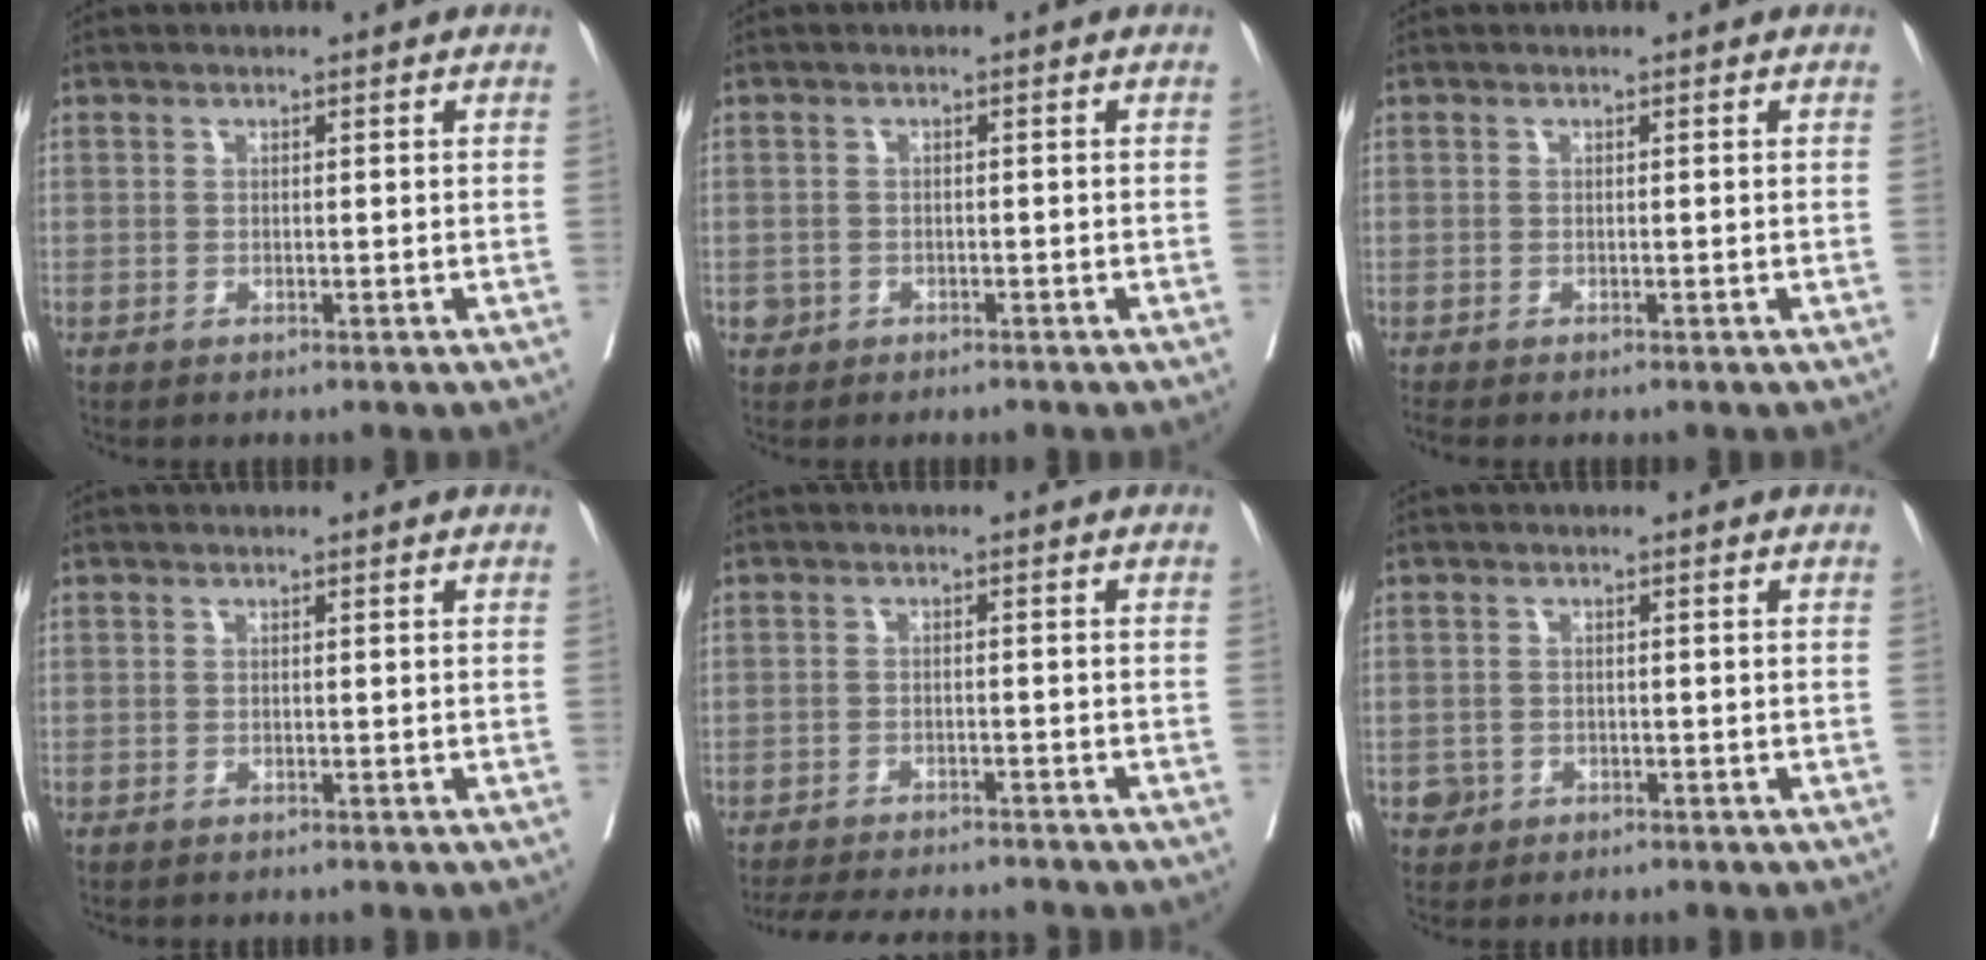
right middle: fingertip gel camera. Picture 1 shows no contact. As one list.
[{"total": 1.3, "force": [-0.7, 1.1, 0.1], "torque": [-0.003, 0.005, -0.010]}, {"total": 1.0, "force": [-0.9, -0.1, 0.3], "torque": [-0.006, -0.003, -0.017]}, {"total": 0.0}, {"total": 11.7, "force": [-10.8, 2.0, 3.9], "torque": [-0.066, -0.006, -0.147]}, {"total": 1.8, "force": [-0.8, 1.6, 0.1], "torque": [-0.001, 0.007, -0.013]}]